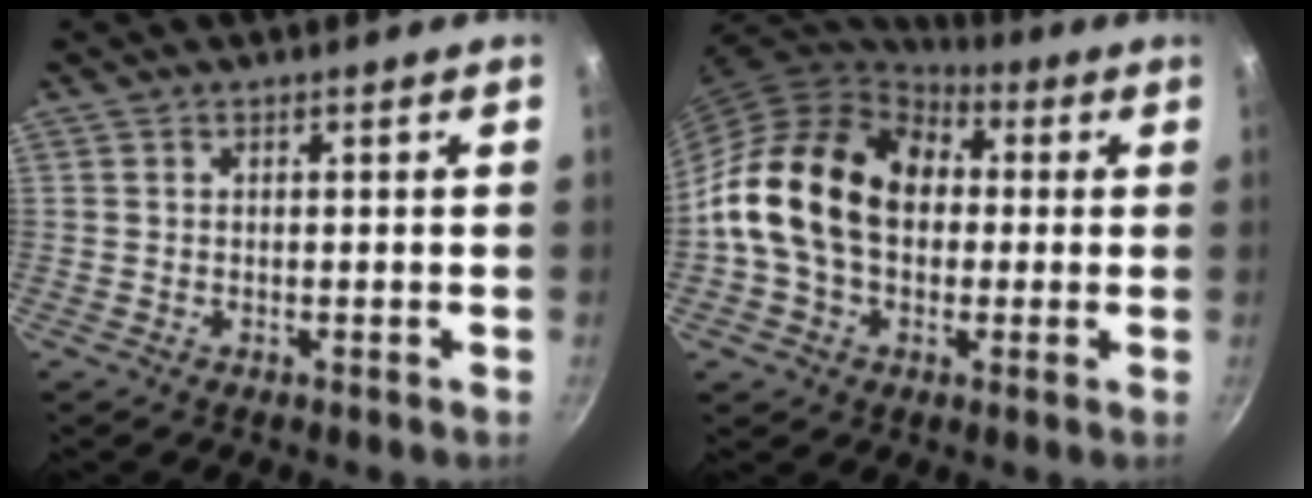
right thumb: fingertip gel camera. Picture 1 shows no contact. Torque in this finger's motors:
{"motor_torque": [2.30, 2.47, 1.42, -1.35, 0.24]}